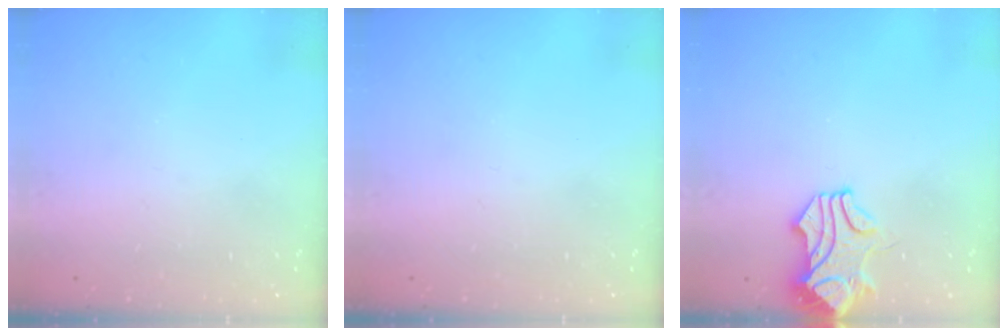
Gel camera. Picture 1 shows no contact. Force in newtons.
{"total": 0.0}
{"total": 2.4, "press": 2.3, "slide": 0.6}